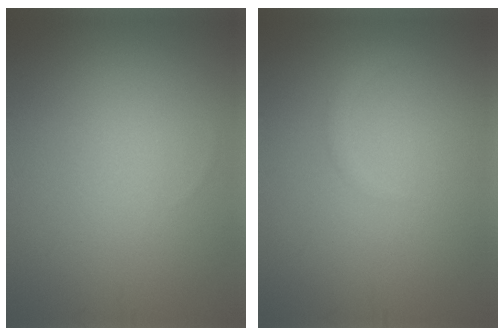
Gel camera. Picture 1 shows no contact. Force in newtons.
{"total": 1.0, "press": 1.0, "slide": 0.1}